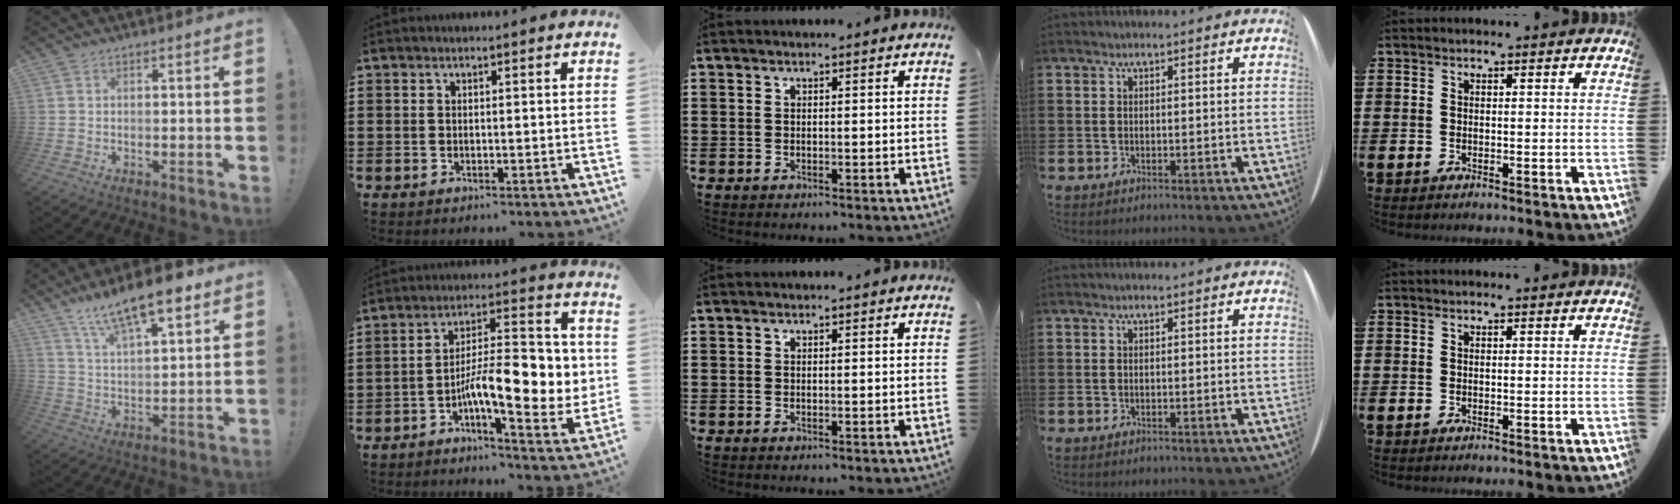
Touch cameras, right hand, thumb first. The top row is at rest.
{"thumb": {"total": 14.0, "force": [10.2, 4.0, 8.7], "torque": [-0.153, -0.061, 0.177]}, "index": {"total": 12.3, "force": [-2.1, 4.8, 11.2], "torque": [-0.171, -0.004, -0.035]}}